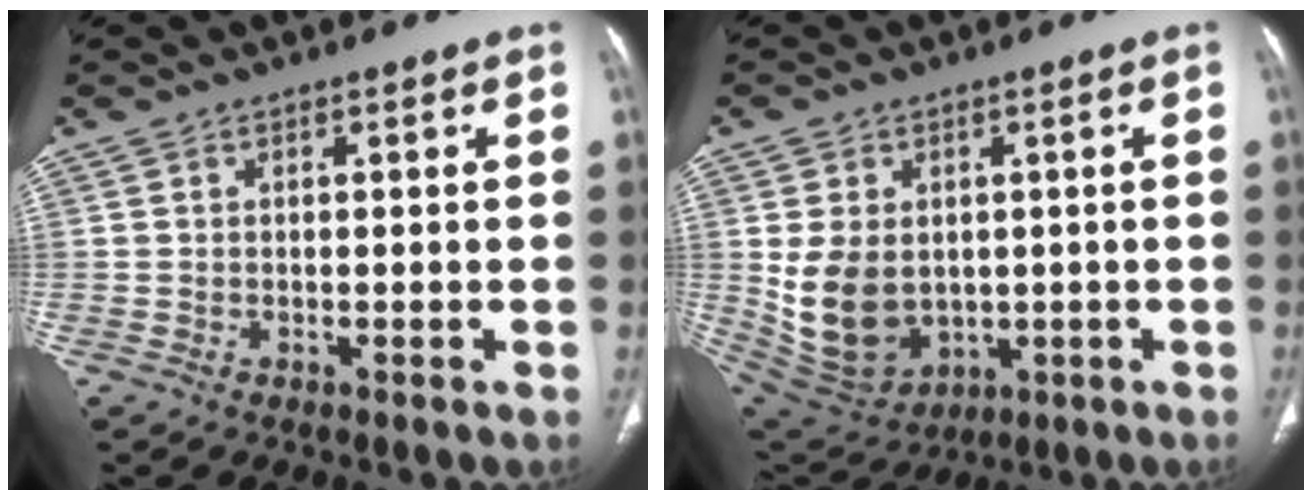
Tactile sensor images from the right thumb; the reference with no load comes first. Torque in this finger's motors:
{"motor_torque": [-0.67, 1.25, 0.73, 0.65, 0.41]}